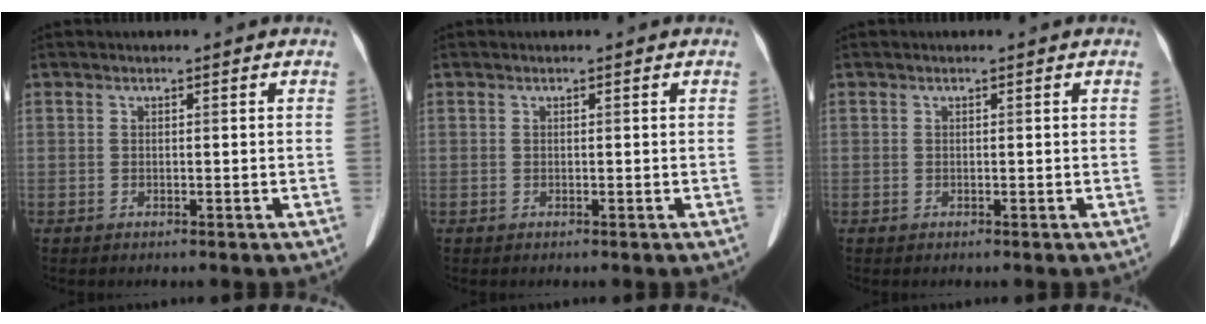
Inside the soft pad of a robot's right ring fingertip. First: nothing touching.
{"total": 0.0}
{"total": 0.0}